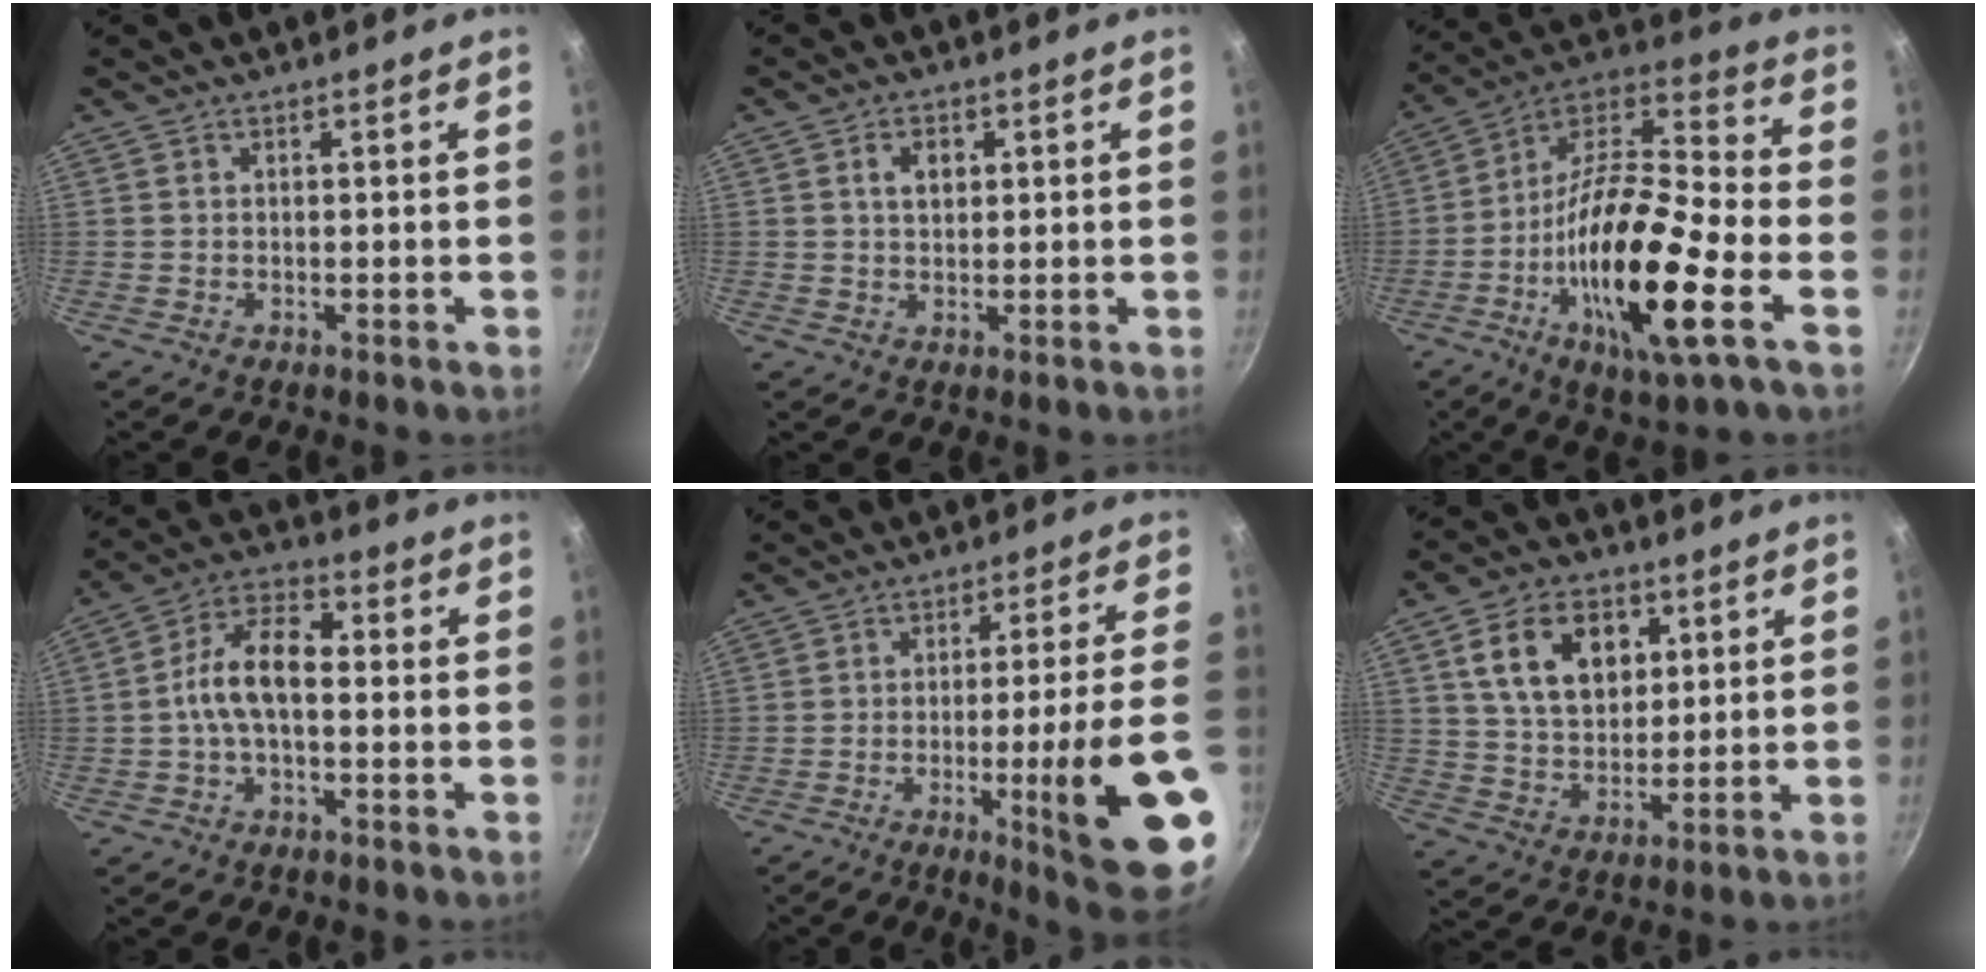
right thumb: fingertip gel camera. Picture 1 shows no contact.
{"total": 3.6, "force": [1.1, 2.5, 2.3], "torque": [-0.026, 0.000, 0.019]}
{"total": 20.8, "force": [-6.4, 6.0, 18.8], "torque": [-0.339, 0.030, -0.129]}
{"total": 10.1, "force": [-0.6, 5.5, 8.5], "torque": [-0.145, 0.041, -0.024]}
{"total": 20.5, "force": [-6.8, 1.8, 19.2], "torque": [-0.254, 0.021, -0.088]}
{"total": 13.1, "force": [4.5, 9.1, 8.4], "torque": [-0.116, -0.009, 0.079]}